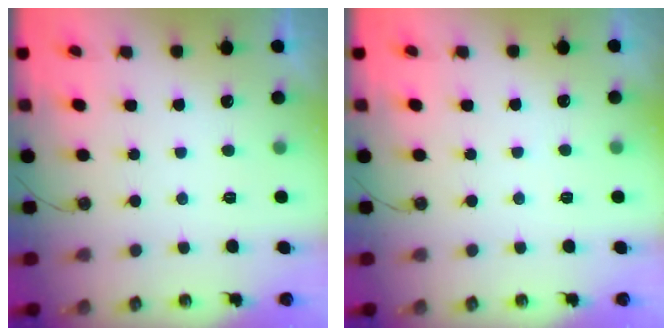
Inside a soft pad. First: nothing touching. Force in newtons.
{"total": 2.4, "press": 2.4, "slide": 0.4}